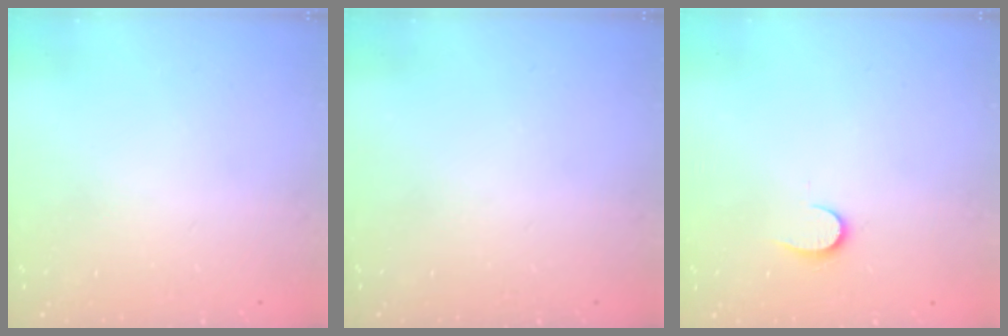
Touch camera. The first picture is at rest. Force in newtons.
{"total": 0.0}
{"total": 6.7, "press": 6.7, "slide": 0.6}